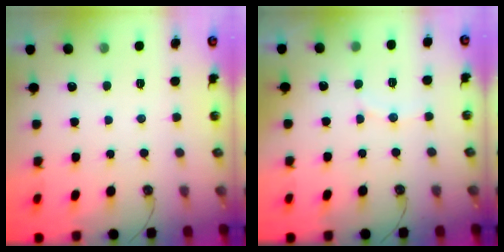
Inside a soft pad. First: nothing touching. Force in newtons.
{"total": 5.3, "press": 5.2, "slide": 1.2}